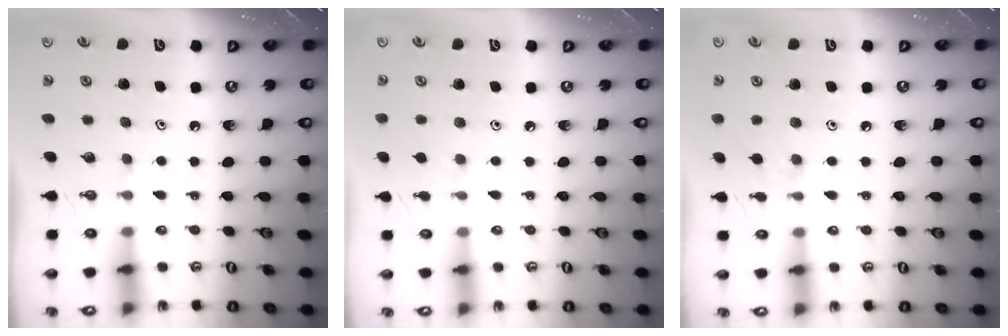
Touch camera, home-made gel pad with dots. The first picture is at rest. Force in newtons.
{"total": 3.8, "press": 3.7, "slide": 0.7}
{"total": 4.5, "press": 4.5, "slide": 0.7}